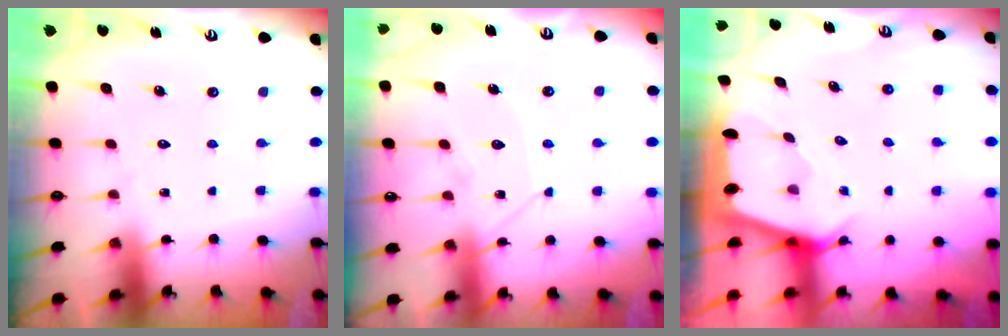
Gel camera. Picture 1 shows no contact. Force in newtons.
{"total": 10.4, "press": 10.4, "slide": 0.8}
{"total": 2.3, "press": 2.3, "slide": 0.3}